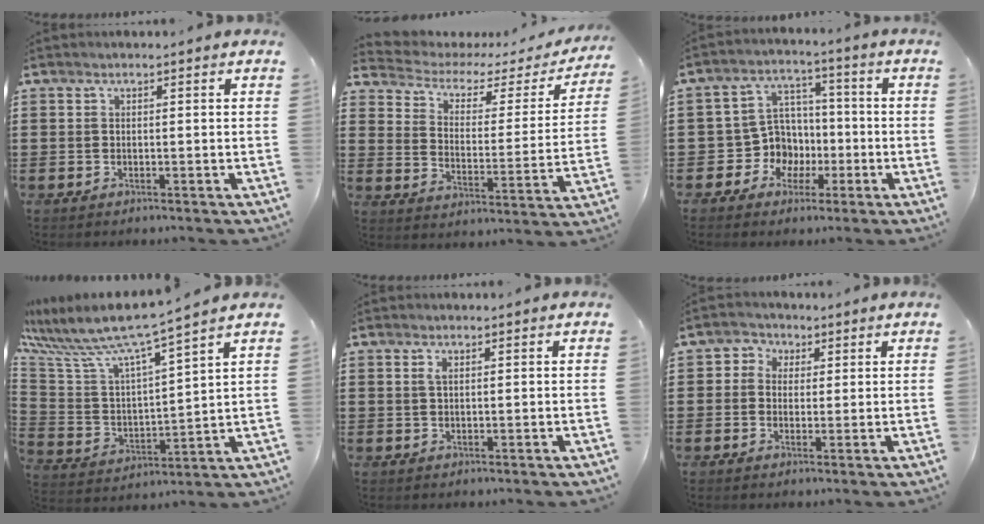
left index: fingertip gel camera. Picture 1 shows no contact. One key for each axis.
{"total": 3.3, "fx": 2.1, "fy": 2.0, "fz": 1.6, "tx": -0.051, "ty": -0.013, "tz": 0.025}
{"total": 7.8, "fx": -1.3, "fy": 7.3, "fz": 2.2, "tx": -0.079, "ty": 0.006, "tz": -0.021}
{"total": 7.6, "fx": 6.6, "fy": 0.1, "fz": 3.8, "tx": -0.107, "ty": -0.052, "tz": 0.104}
{"total": 1.1, "fx": 0.4, "fy": 0.4, "fz": 1.0, "tx": -0.021, "ty": 0.003, "tz": 0.007}
{"total": 2.2, "fx": 0.3, "fy": 2.2, "fz": -0.1, "tx": -0.012, "ty": 0.010, "tz": 0.000}